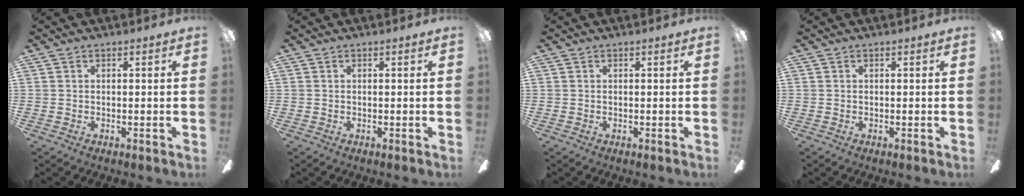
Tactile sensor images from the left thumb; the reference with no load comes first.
{"total": 0.0}
{"total": 0.0}
{"total": 0.0}